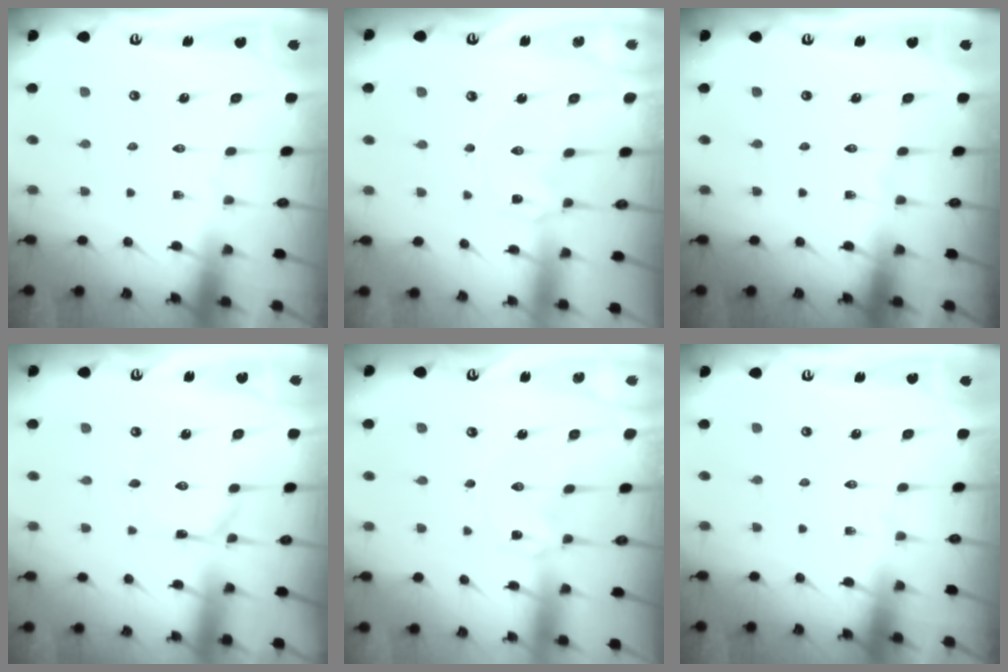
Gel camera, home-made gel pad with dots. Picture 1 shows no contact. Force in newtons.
{"total": 0.0}
{"total": 0.0}
{"total": 1.5, "press": 1.5, "slide": 0.1}
{"total": 0.0}
{"total": 0.0}